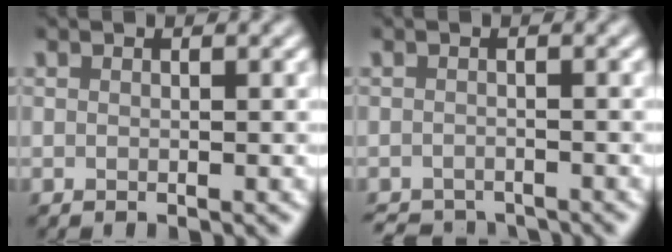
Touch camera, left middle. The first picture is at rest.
{"total": 2.7, "force": [-2.7, 0.6, 0.3], "torque": [-0.003, -0.008, -0.044]}